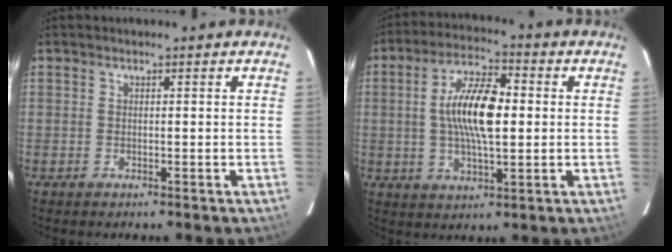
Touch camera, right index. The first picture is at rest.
{"total": 12.1, "force": [0.7, 4.5, 11.2], "torque": [-0.209, 0.011, 0.010]}